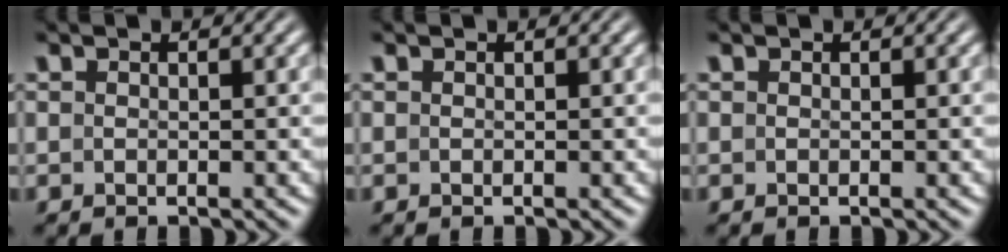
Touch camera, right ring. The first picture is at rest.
{"total": 0.0}
{"total": 0.0}